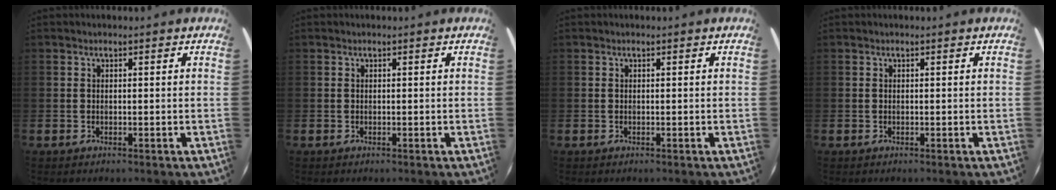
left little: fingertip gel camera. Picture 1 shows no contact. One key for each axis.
{"total": 0.0}
{"total": 0.0}
{"total": 0.0}